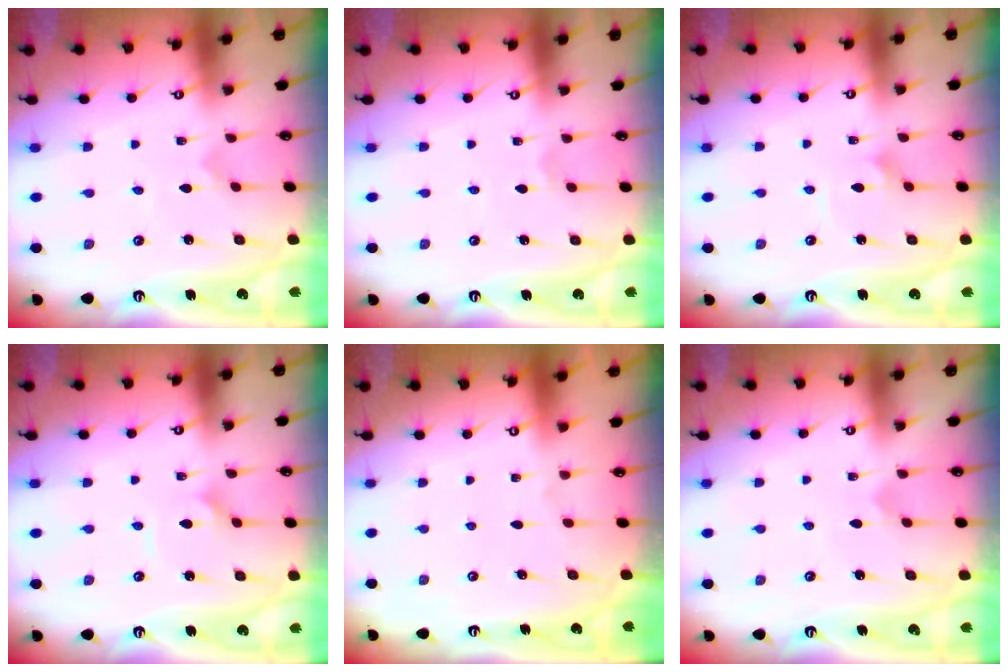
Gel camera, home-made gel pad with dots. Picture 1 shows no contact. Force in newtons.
{"total": 1.0, "press": 1.0, "slide": 0.1}
{"total": 2.7, "press": 2.7, "slide": 0.2}
{"total": 2.2, "press": 2.2, "slide": 0.1}
{"total": 0.0}
{"total": 2.8, "press": 2.8, "slide": 0.3}